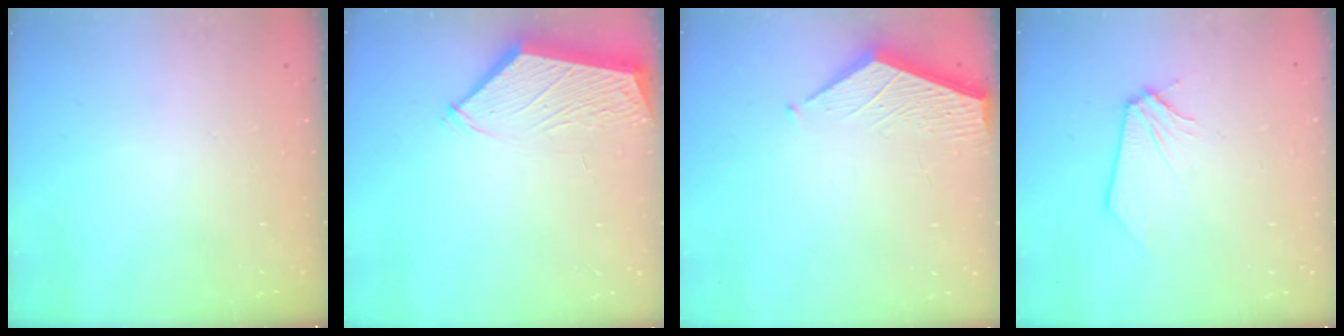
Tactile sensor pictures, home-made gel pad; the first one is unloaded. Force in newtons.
{"total": 3.3, "press": 3.2, "slide": 0.4}
{"total": 3.3, "press": 3.3, "slide": 0.4}
{"total": 0.0}